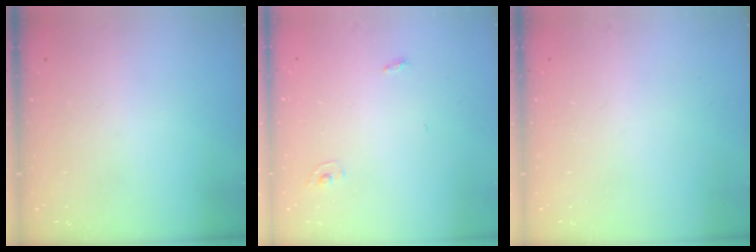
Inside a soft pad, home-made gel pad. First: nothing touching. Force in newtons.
{"total": 2.8, "press": 2.8, "slide": 0.1}
{"total": 0.0}